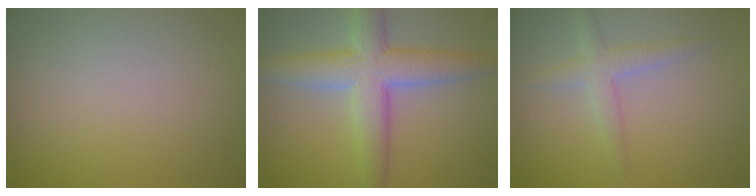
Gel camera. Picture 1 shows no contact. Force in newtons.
{"total": 6.7, "press": 6.7, "slide": 0.6}
{"total": 2.3, "press": 2.3, "slide": 0.1}